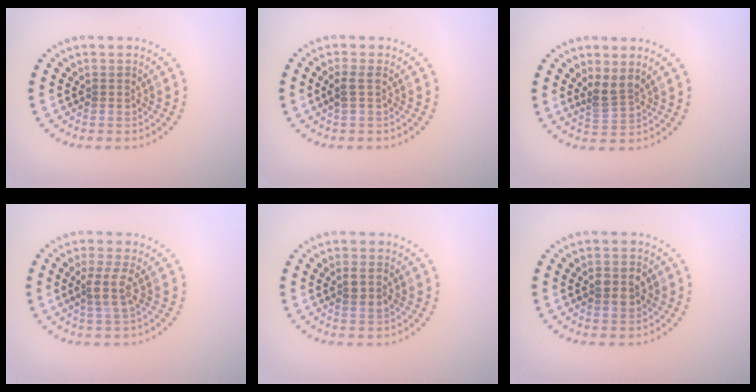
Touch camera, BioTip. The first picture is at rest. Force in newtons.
{"total": 1.1, "press": 1.0, "slide": 0.5}
{"total": 2.3, "press": 1.8, "slide": 1.5}
{"total": 2.3, "press": 2.0, "slide": 1.2}
{"total": 1.7, "press": 1.6, "slide": 0.3}
{"total": 2.8, "press": 2.8, "slide": 0.1}